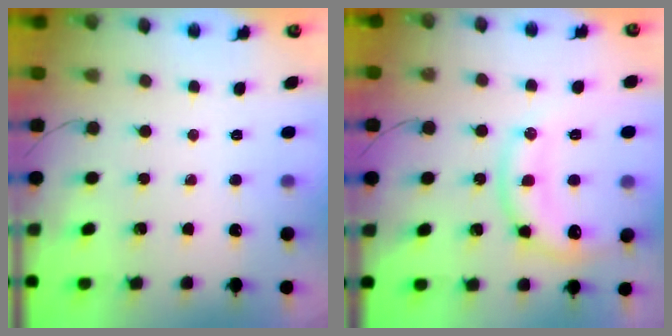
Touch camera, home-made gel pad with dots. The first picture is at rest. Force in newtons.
{"total": 15.6, "press": 15.6, "slide": 1.5}